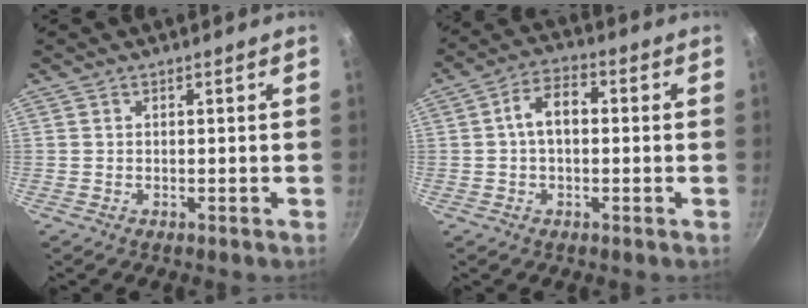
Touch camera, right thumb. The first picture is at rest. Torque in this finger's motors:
{"motor_torque": [0.36, 1.77, 0.98, -0.13, 0.04]}